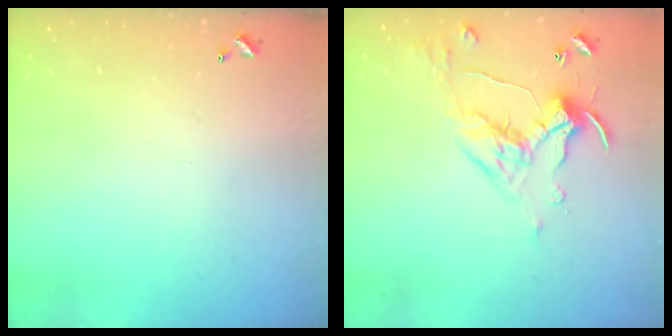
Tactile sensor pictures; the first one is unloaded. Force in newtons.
{"total": 1.5, "press": 1.5, "slide": 0.2}